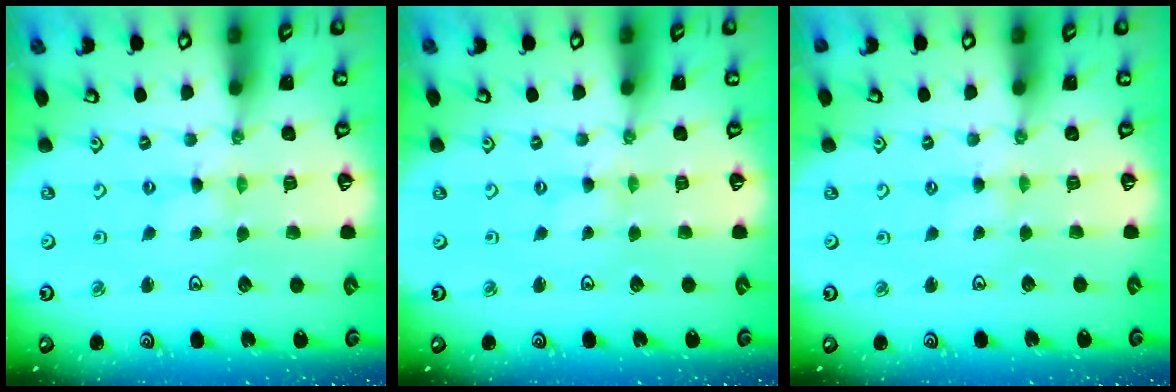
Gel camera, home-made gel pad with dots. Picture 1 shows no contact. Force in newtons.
{"total": 0.0}
{"total": 1.6, "press": 1.5, "slide": 0.4}